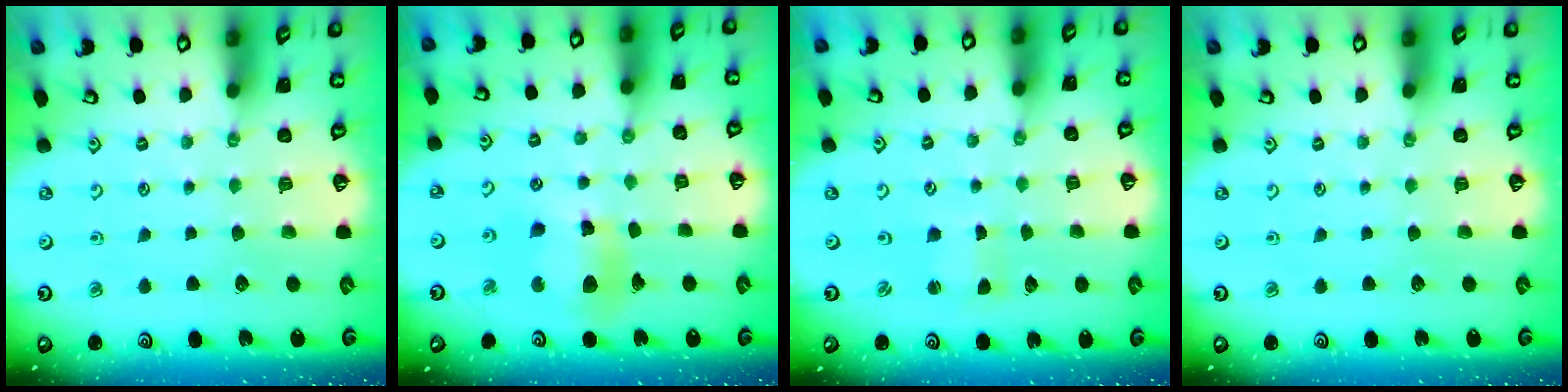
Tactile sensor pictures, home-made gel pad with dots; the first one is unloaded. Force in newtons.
{"total": 12.0, "press": 11.9, "slide": 1.5}
{"total": 1.2, "press": 1.2, "slide": 0.0}
{"total": 0.0}